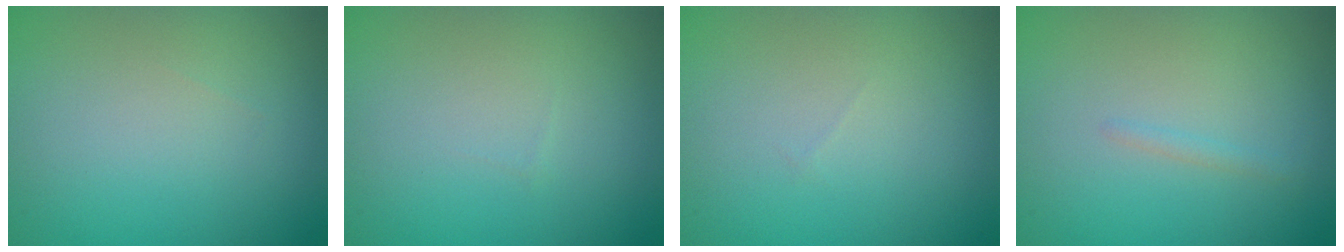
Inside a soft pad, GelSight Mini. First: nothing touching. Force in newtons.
{"total": 0.0}
{"total": 0.0}
{"total": 0.7, "press": 0.7, "slide": 0.1}